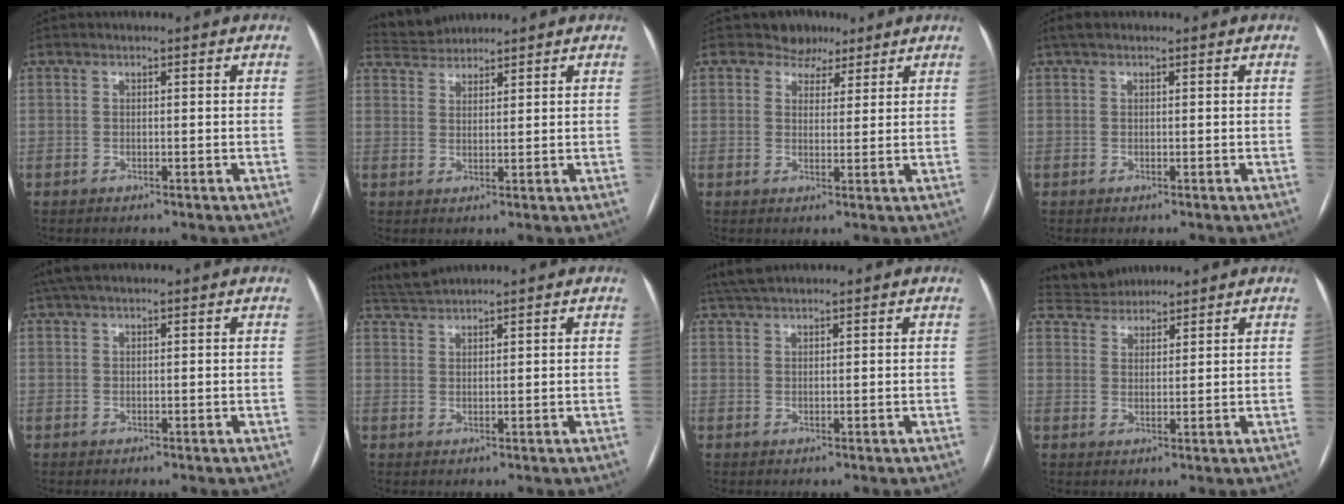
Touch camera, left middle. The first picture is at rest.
{"total": 3.9, "force": [3.9, 0.4, -0.3], "torque": [-0.004, 0.024, 0.076]}
{"total": 4.1, "force": [3.0, 2.8, 0.3], "torque": [0.000, 0.005, 0.042]}
{"total": 2.0, "force": [1.3, 0.8, 1.3], "torque": [-0.028, 0.024, 0.024]}
{"total": 3.7, "force": [2.8, 0.7, 2.2], "torque": [-0.045, 0.035, 0.053]}
{"total": 3.0, "force": [2.9, -0.7, -0.1], "torque": [-0.007, 0.011, 0.065]}
{"total": 3.8, "force": [3.4, 0.5, 1.7], "torque": [-0.037, 0.025, 0.068]}
{"total": 5.7, "force": [5.4, 1.4, 0.7], "torque": [-0.018, 0.031, 0.101]}